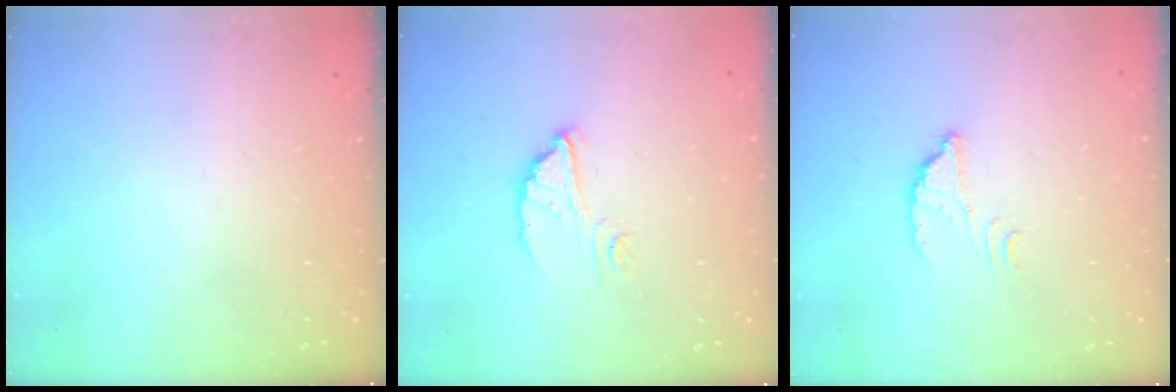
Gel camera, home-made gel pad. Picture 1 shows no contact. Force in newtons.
{"total": 5.1, "press": 5.1, "slide": 0.4}
{"total": 2.8, "press": 2.8, "slide": 0.2}